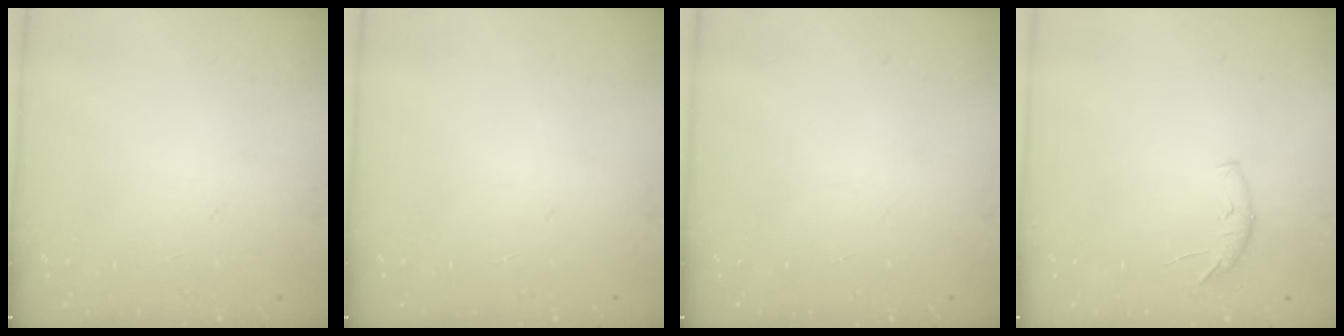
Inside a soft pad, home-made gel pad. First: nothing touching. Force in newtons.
{"total": 0.0}
{"total": 0.0}
{"total": 5.6, "press": 5.6, "slide": 0.6}